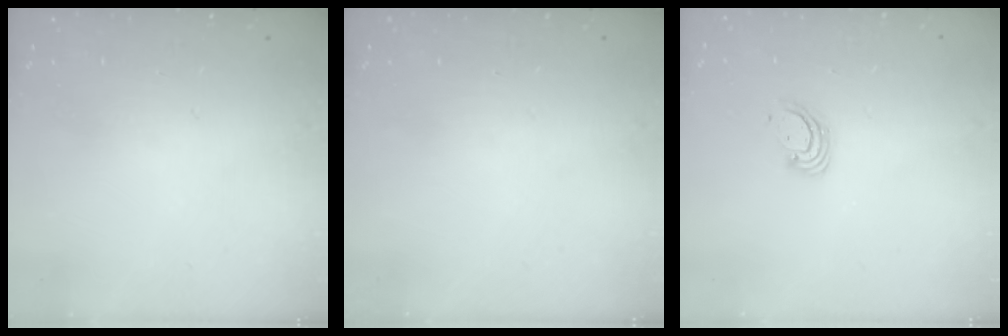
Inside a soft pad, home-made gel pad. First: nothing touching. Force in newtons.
{"total": 0.0}
{"total": 3.4, "press": 3.4, "slide": 0.3}